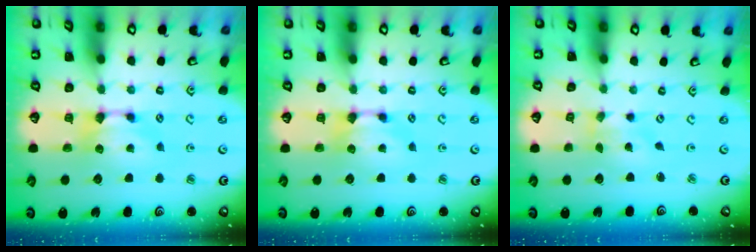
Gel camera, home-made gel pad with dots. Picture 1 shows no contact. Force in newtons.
{"total": 0.0}
{"total": 2.0, "press": 1.7, "slide": 1.0}